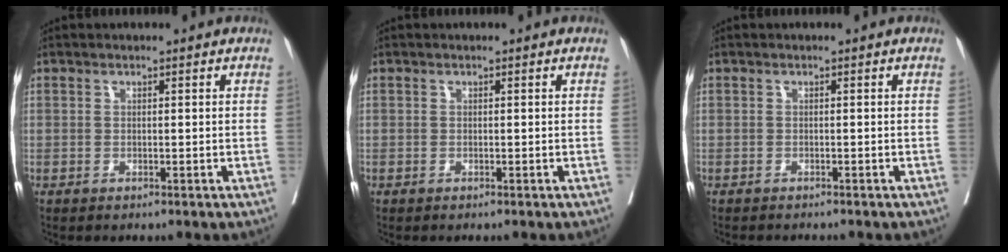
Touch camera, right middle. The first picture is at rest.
{"total": 0.0}
{"total": 2.2, "force": [-2.1, 0.3, 0.6], "torque": [-0.011, -0.004, -0.026]}